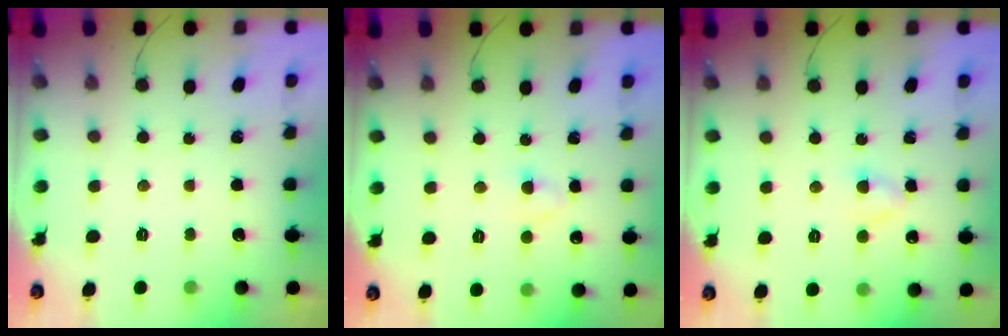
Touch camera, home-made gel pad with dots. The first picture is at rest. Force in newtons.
{"total": 2.4, "press": 2.1, "slide": 1.1}
{"total": 2.9, "press": 2.8, "slide": 0.8}